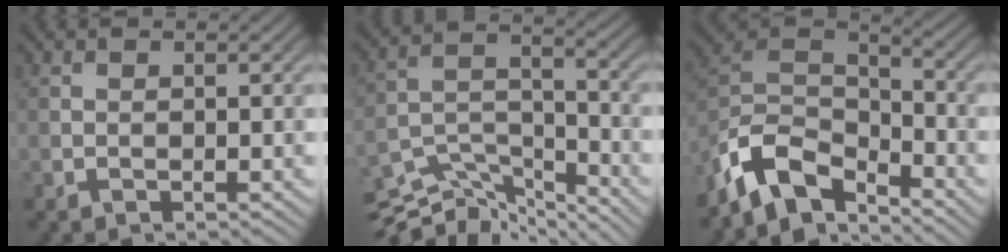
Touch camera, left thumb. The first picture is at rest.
{"total": 10.8, "force": [-9.2, 3.7, 4.2], "torque": [-0.095, -0.004, -0.160]}
{"total": 10.7, "force": [-7.6, 4.8, 5.9], "torque": [-0.122, -0.002, -0.166]}